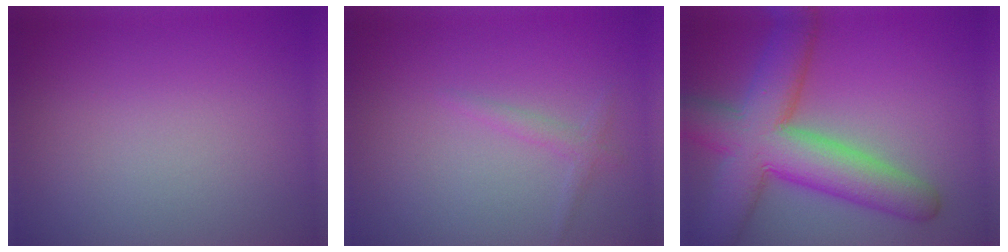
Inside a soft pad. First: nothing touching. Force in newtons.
{"total": 1.1, "press": 1.1, "slide": 0.1}
{"total": 9.9, "press": 9.8, "slide": 0.5}